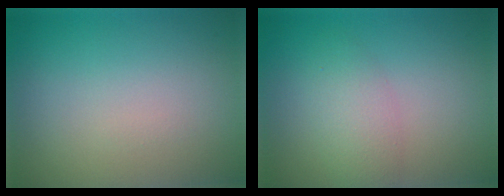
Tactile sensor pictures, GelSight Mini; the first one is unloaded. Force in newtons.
{"total": 2.8, "press": 2.8, "slide": 0.1}